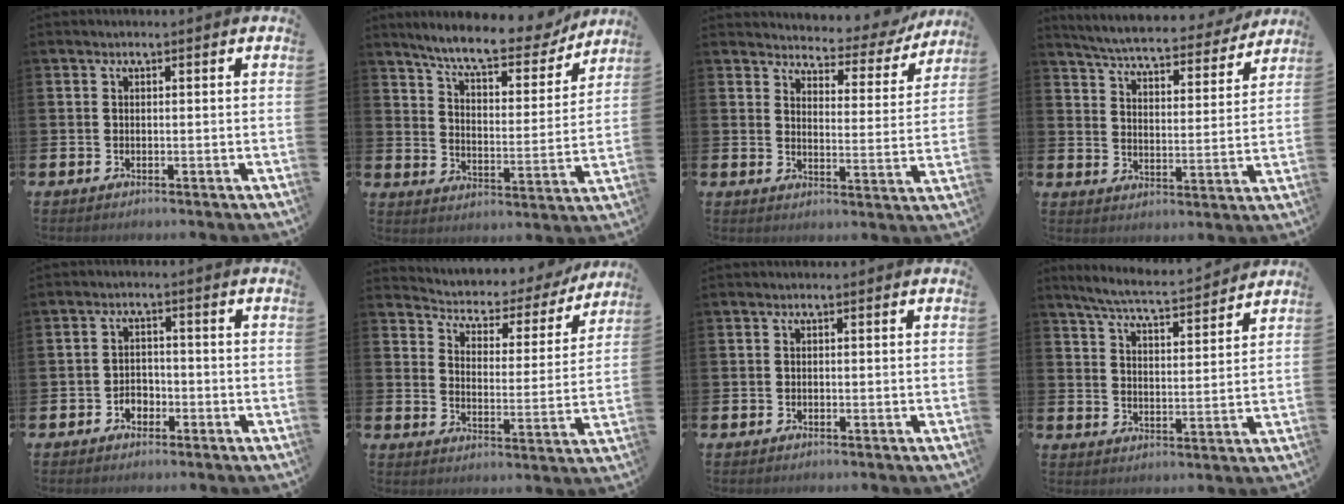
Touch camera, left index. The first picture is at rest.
{"total": 8.9, "force": [8.0, 1.8, 3.4], "torque": [-0.086, -0.052, 0.133]}
{"total": 4.2, "force": [4.0, 1.3, 0.5], "torque": [-0.019, -0.042, 0.060]}
{"total": 6.0, "force": [5.7, 0.7, 1.7], "torque": [-0.059, -0.040, 0.095]}
{"total": 2.4, "force": [-1.4, 1.7, 0.8], "torque": [-0.020, 0.005, -0.032]}
{"total": 4.0, "force": [3.6, 1.7, 0.4], "torque": [-0.035, -0.035, 0.052]}
{"total": 0.0}
{"total": 5.7, "force": [5.4, 0.2, 1.7], "torque": [-0.057, -0.038, 0.093]}